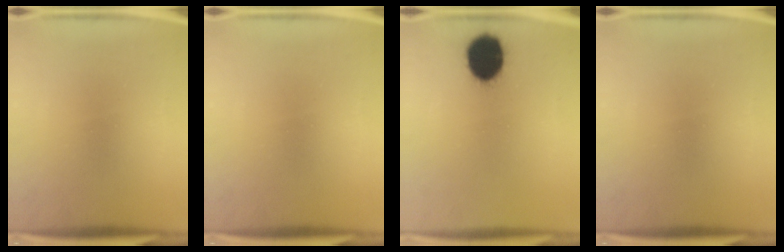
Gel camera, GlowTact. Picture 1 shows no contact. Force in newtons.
{"total": 0.0}
{"total": 12.3}
{"total": 0.0}